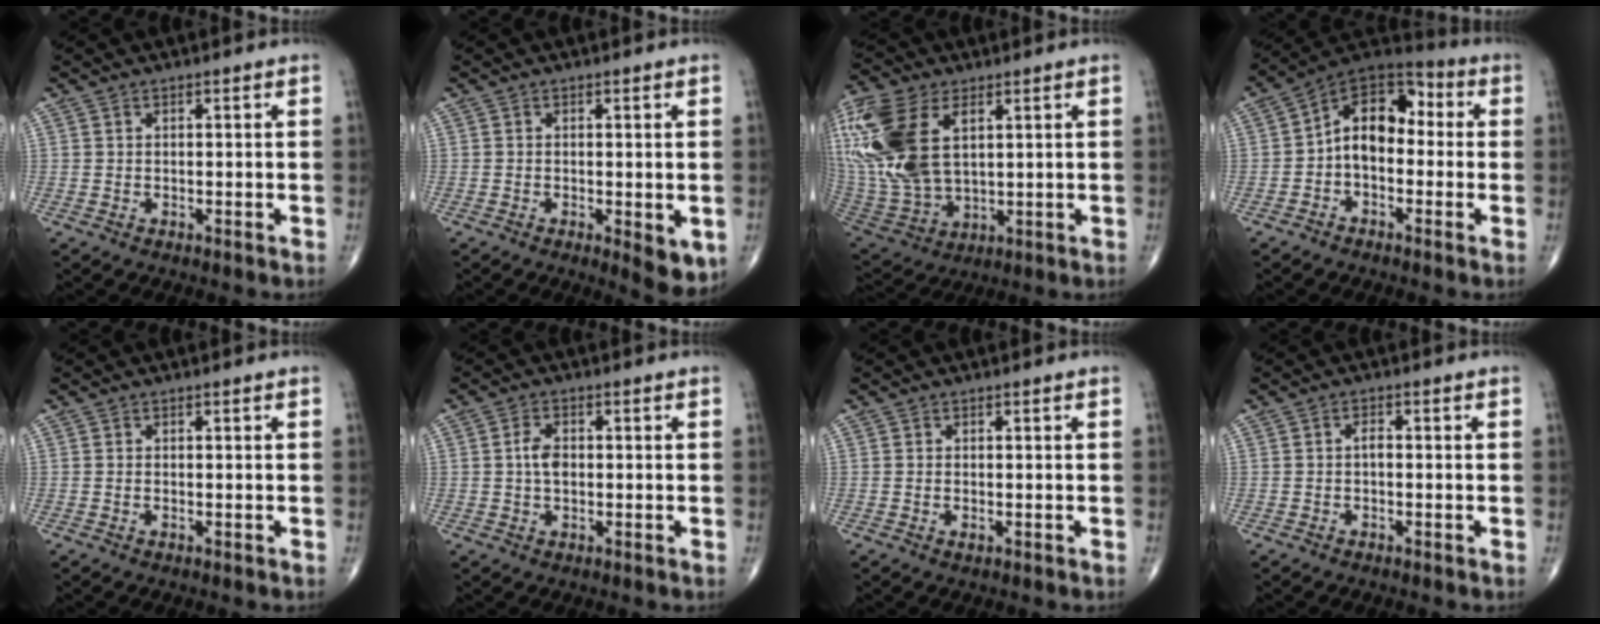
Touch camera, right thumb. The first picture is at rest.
{"total": 5.5, "force": [-1.4, 1.9, 5.0], "torque": [-0.064, -0.015, -0.016]}
{"total": 22.6, "force": [6.4, 12.8, 17.5], "torque": [-0.417, -0.014, 0.129]}
{"total": 11.9, "force": [-0.7, 7.8, 9.0], "torque": [-0.108, 0.043, -0.031]}
{"total": 0.0}
{"total": 3.6, "force": [0.0, 2.2, 2.9], "torque": [-0.050, 0.004, -0.004]}
{"total": 0.8, "force": [-0.2, 0.4, 0.7], "torque": [-0.014, -0.002, -0.004]}
{"total": 1.4, "force": [-0.3, 0.7, 1.1], "torque": [-0.013, 0.004, -0.009]}